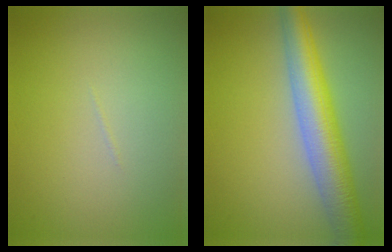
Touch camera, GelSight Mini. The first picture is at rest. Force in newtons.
{"total": 7.3, "press": 7.3, "slide": 0.3}